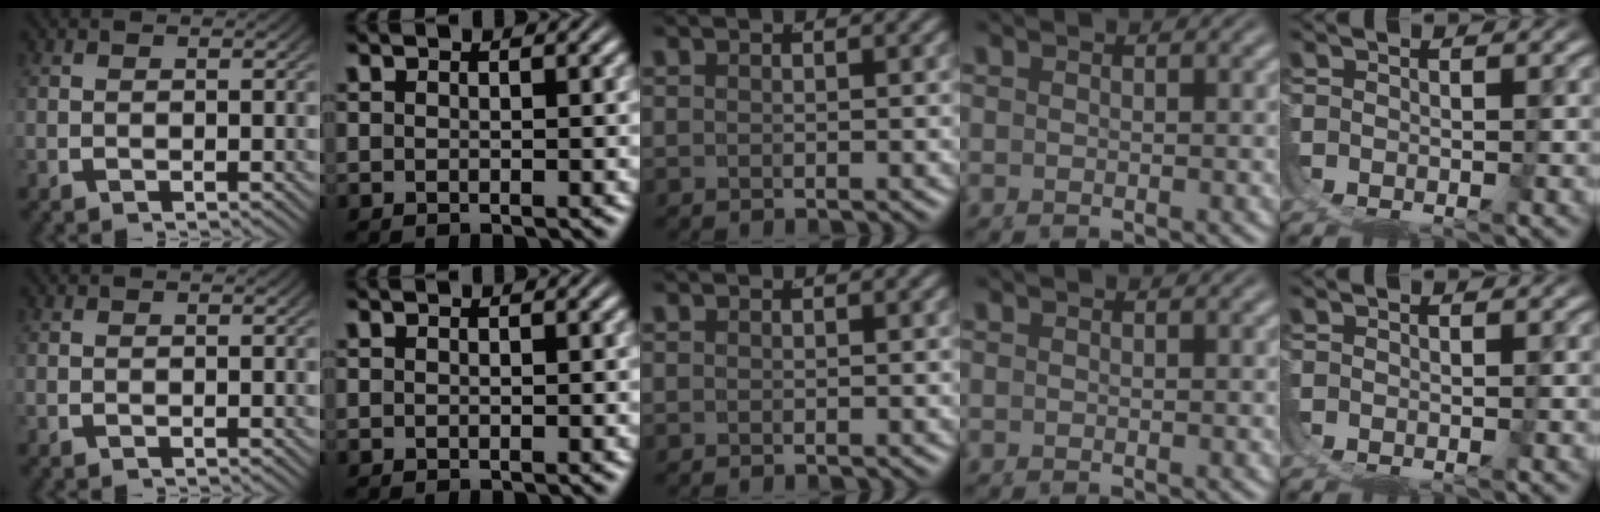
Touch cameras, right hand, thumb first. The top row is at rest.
{}